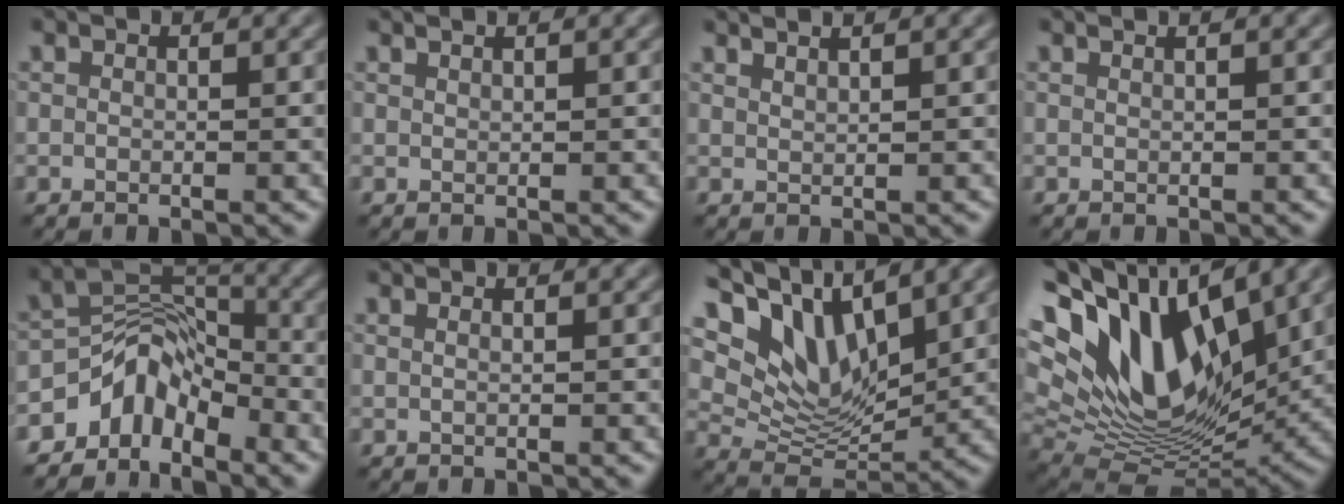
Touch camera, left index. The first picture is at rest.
{"total": 0.6, "force": [0.6, 0.0, 0.1], "torque": [0.001, -0.001, 0.010]}
{"total": 1.7, "force": [1.4, 0.4, 0.7], "torque": [0.005, 0.000, 0.013]}
{"total": 1.0, "force": [0.7, 0.4, 0.6], "torque": [-0.003, -0.004, 0.001]}
{"total": 5.1, "force": [-3.6, 2.9, 2.1], "torque": [-0.016, 0.005, -0.077]}
{"total": 0.7, "force": [0.4, 0.3, 0.5], "torque": [-0.005, -0.003, -0.001]}
{"total": 9.2, "force": [5.3, 4.7, 5.8], "torque": [-0.121, -0.005, 0.101]}
{"total": 14.4, "force": [5.5, 7.4, 11.1], "torque": [-0.201, 0.014, 0.098]}